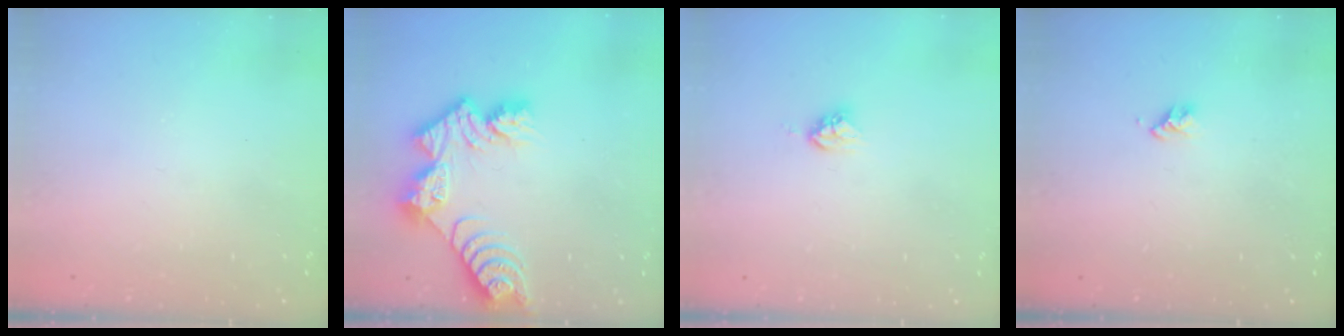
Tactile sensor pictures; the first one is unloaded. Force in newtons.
{"total": 12.0, "press": 12.0, "slide": 1.0}
{"total": 4.7, "press": 4.7, "slide": 0.1}
{"total": 2.7, "press": 2.7, "slide": 0.2}